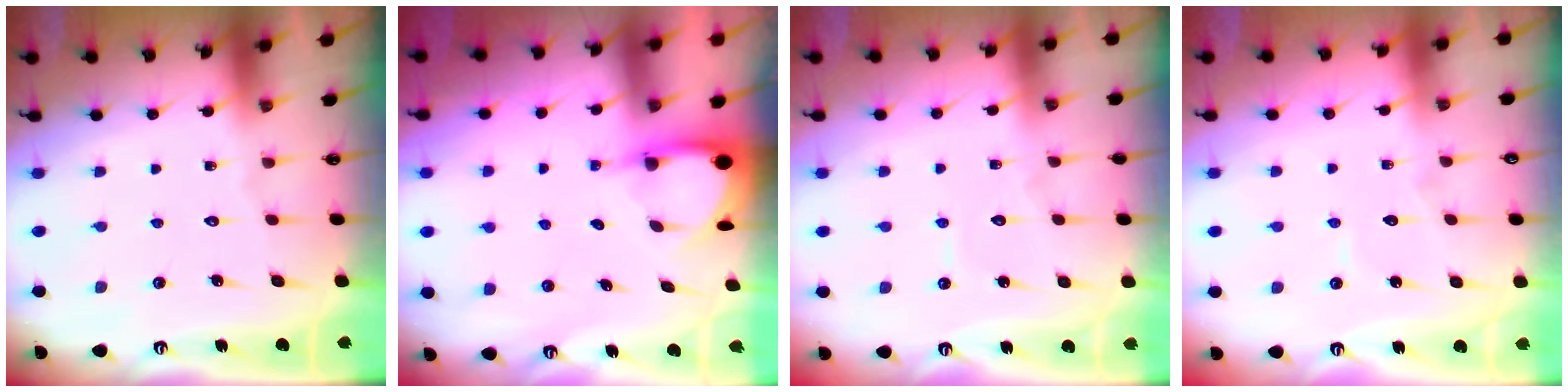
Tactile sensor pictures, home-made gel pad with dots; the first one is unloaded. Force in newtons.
{"total": 3.4, "press": 3.4, "slide": 0.2}
{"total": 4.1, "press": 4.0, "slide": 0.5}
{"total": 3.4, "press": 3.4, "slide": 0.3}